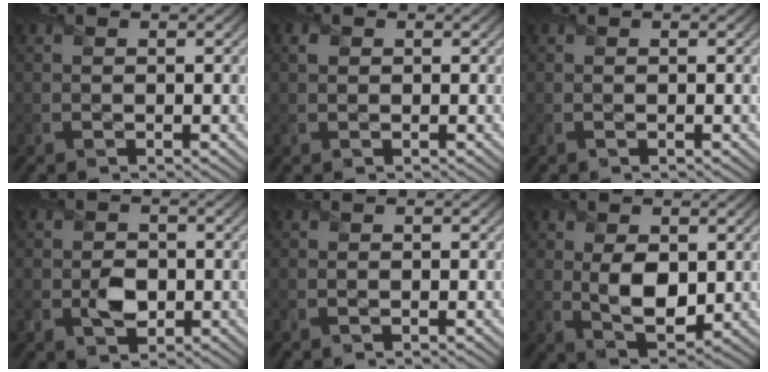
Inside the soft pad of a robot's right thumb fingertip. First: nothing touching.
{"total": 1.1, "force": [0.3, 1.0, 0.5], "torque": [-0.010, 0.000, 0.003]}
{"total": 0.0}
{"total": 3.4, "force": [-0.7, 2.7, 1.9], "torque": [-0.036, -0.008, -0.016]}
{"total": 0.0}
{"total": 5.9, "force": [0.5, 3.7, 4.6], "torque": [-0.099, -0.011, 0.015]}